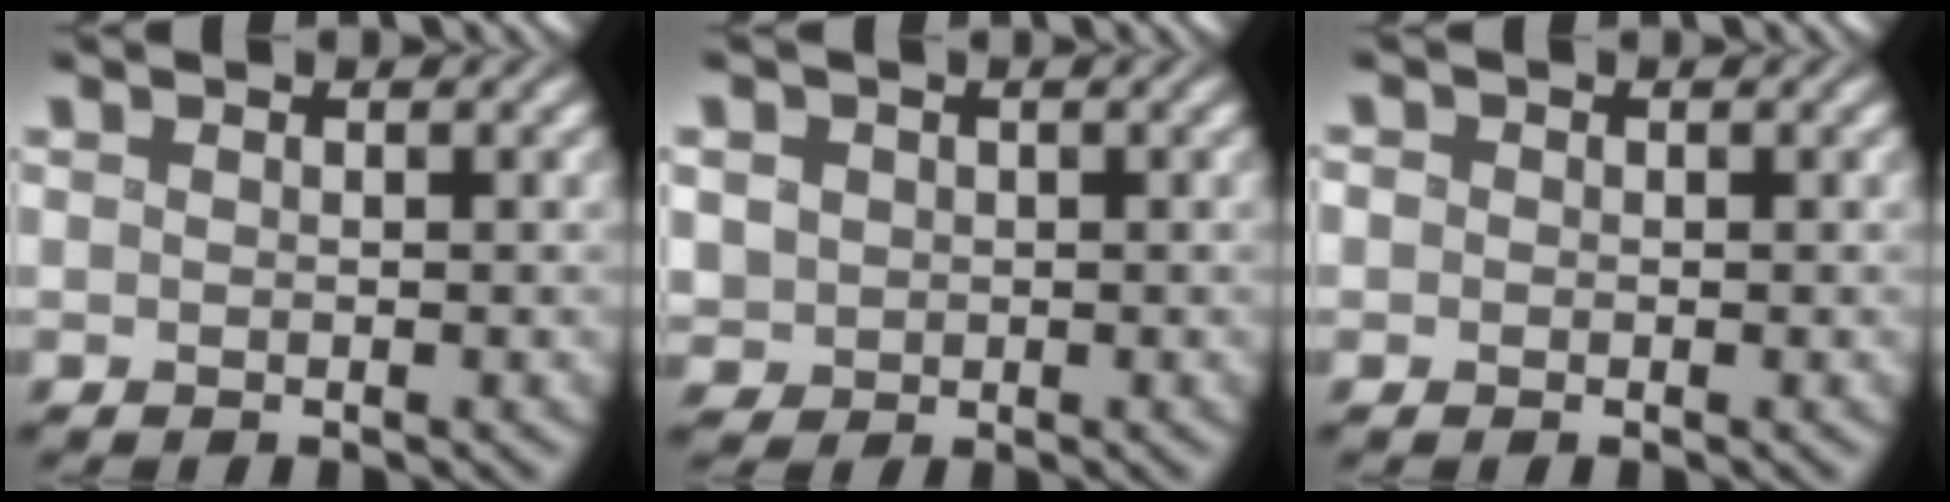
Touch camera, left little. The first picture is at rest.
{"total": 2.8, "force": [0.4, 2.5, 1.0], "torque": [-0.026, 0.009, 0.005]}
{"total": 2.0, "force": [0.5, 1.7, 1.0], "torque": [-0.015, 0.017, -0.004]}